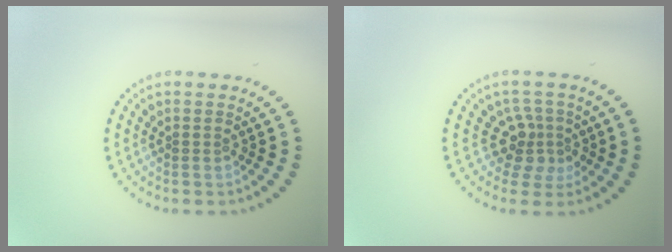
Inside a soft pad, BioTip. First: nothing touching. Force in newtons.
{"total": 3.0, "press": 2.2, "slide": 2.1}